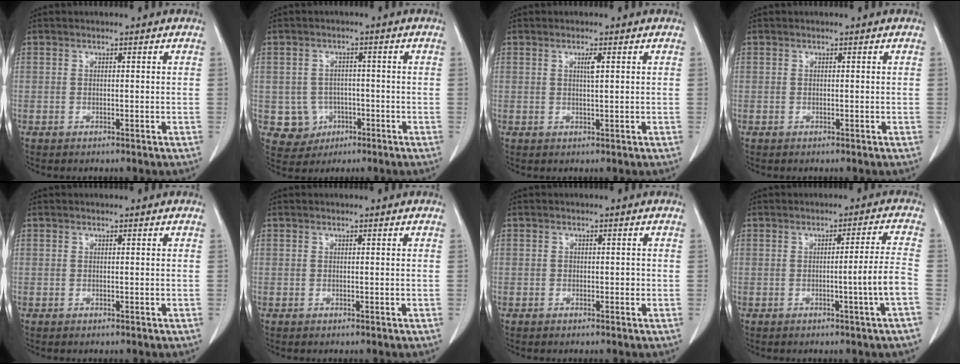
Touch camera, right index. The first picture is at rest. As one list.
[{"total": 5.2, "force": [-1.3, 5.0, 0.7], "torque": [-0.007, 0.008, -0.012]}, {"total": 1.5, "force": [0.5, 0.0, 1.4], "torque": [-0.028, -0.001, 0.009]}, {"total": 0.0}, {"total": 0.0}, {"total": 0.0}, {"total": 1.0, "force": [-0.1, 0.7, 0.6], "torque": [-0.003, 0.004, -0.001]}, {"total": 6.6, "force": [-2.2, -1.7, 6.0], "torque": [-0.078, -0.004, -0.035]}]